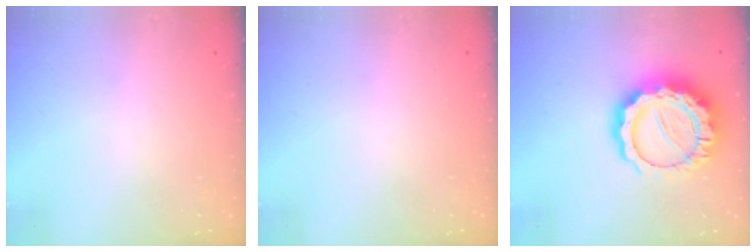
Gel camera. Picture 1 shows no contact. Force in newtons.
{"total": 0.0}
{"total": 18.2, "press": 18.1, "slide": 1.5}